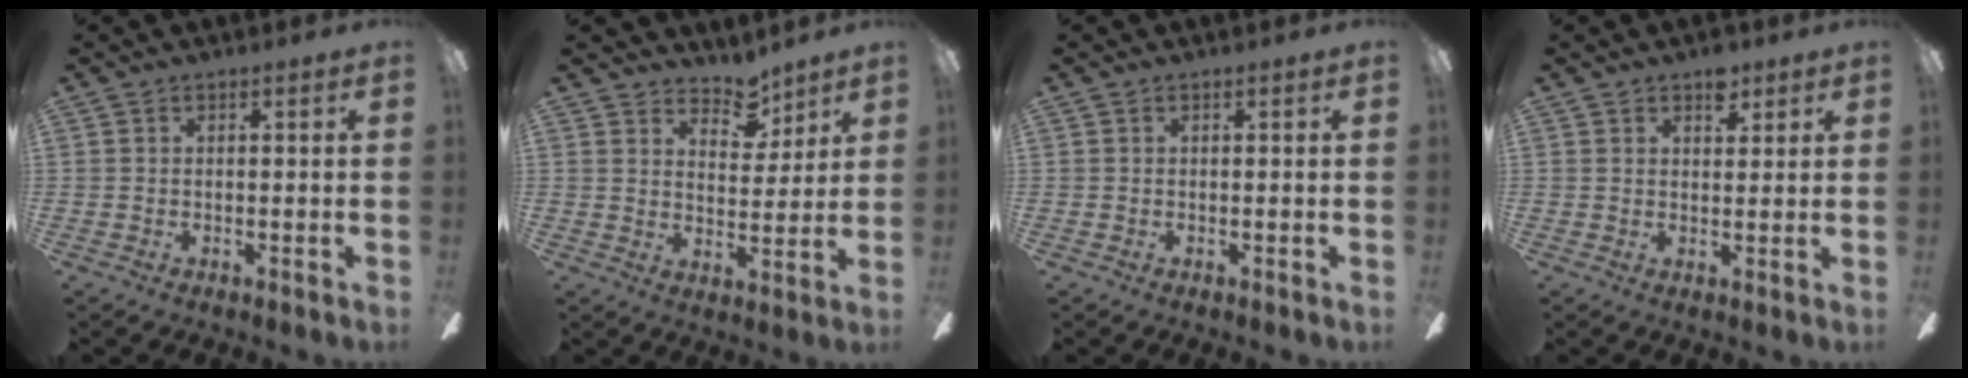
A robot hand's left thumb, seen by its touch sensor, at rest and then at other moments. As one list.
[{"total": 7.3, "force": [6.0, 3.3, 2.4], "torque": [-0.027, -0.035, 0.106]}, {"total": 0.0}, {"total": 4.6, "force": [3.0, 2.6, 2.4], "torque": [-0.013, -0.013, 0.047]}]